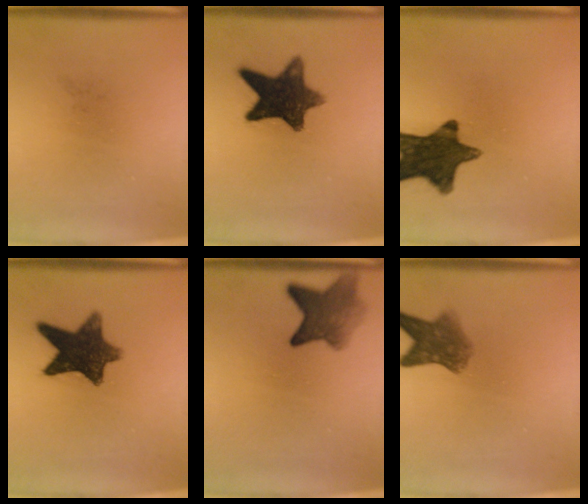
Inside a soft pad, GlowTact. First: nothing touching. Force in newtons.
{"total": 11.4}
{"total": 14.0}
{"total": 10.9}
{"total": 6.2}
{"total": 5.8}